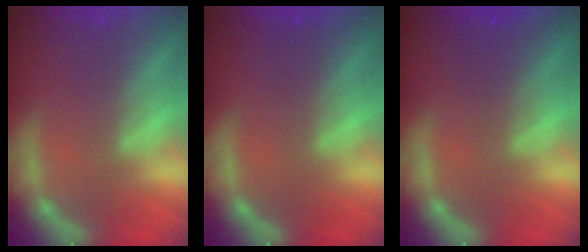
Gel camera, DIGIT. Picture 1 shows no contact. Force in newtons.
{"total": 1.0}
{"total": 1.9}